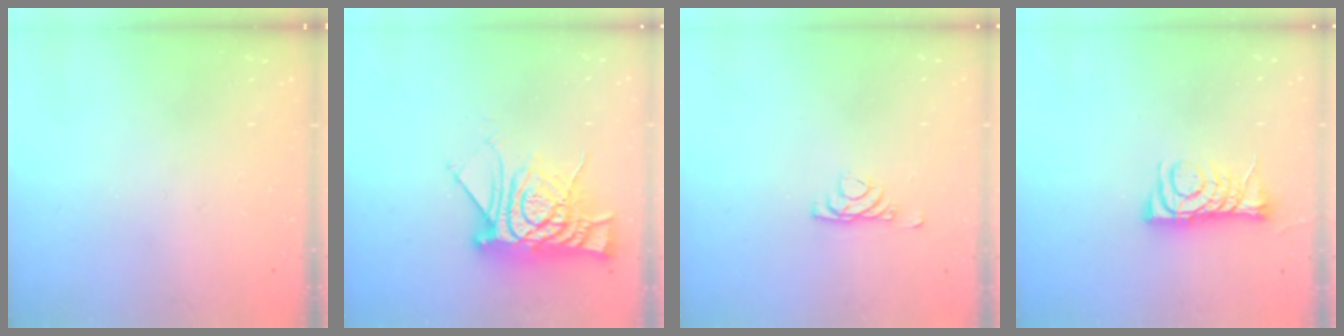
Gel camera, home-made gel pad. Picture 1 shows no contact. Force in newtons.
{"total": 15.1, "press": 15.0, "slide": 1.4}
{"total": 4.1, "press": 4.0, "slide": 0.8}
{"total": 8.5, "press": 8.5, "slide": 0.7}